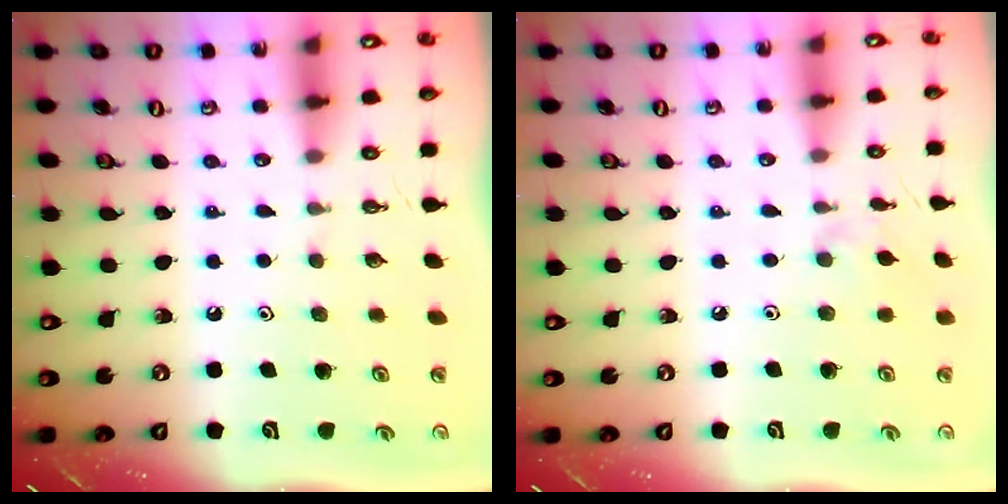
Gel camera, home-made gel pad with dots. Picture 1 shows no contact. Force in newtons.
{"total": 2.4, "press": 2.4, "slide": 0.4}